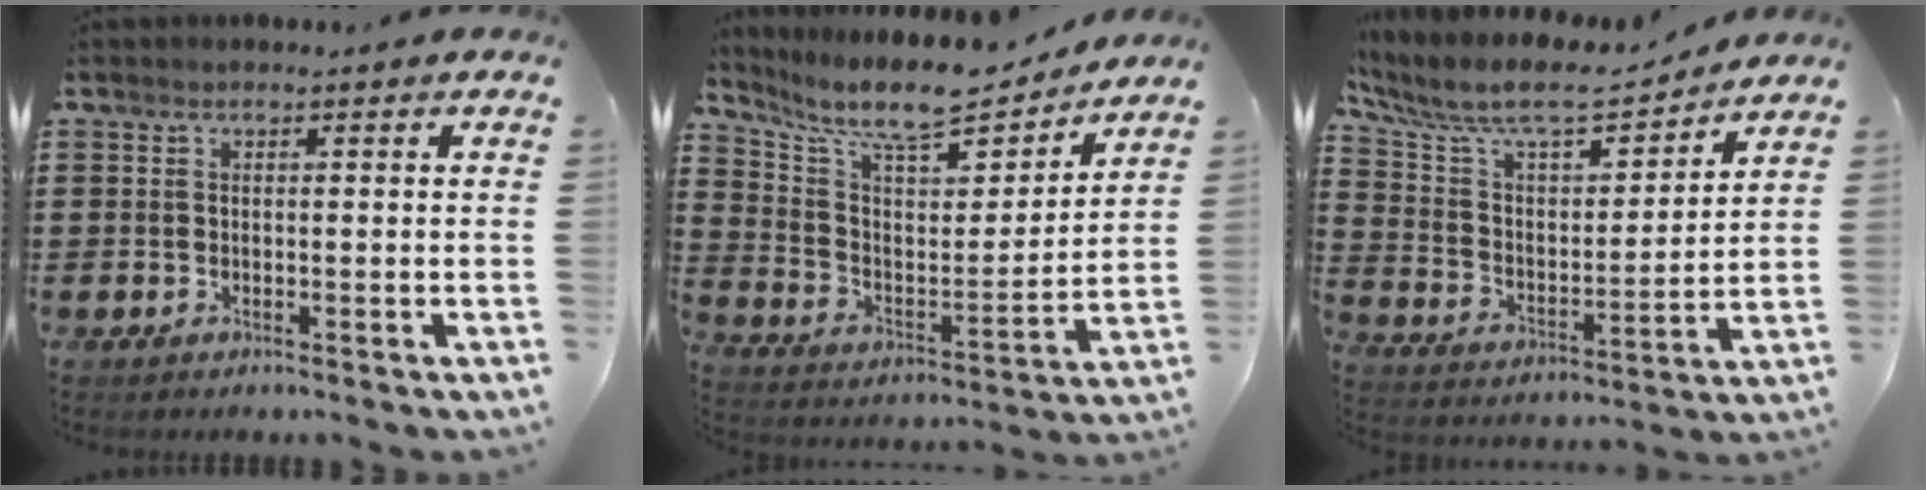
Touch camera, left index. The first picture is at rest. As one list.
[{"total": 10.3, "force": [9.1, 2.0, 4.5], "torque": [-0.119, -0.056, 0.156]}, {"total": 8.9, "force": [7.7, 2.0, 3.9], "torque": [-0.111, -0.050, 0.129]}]